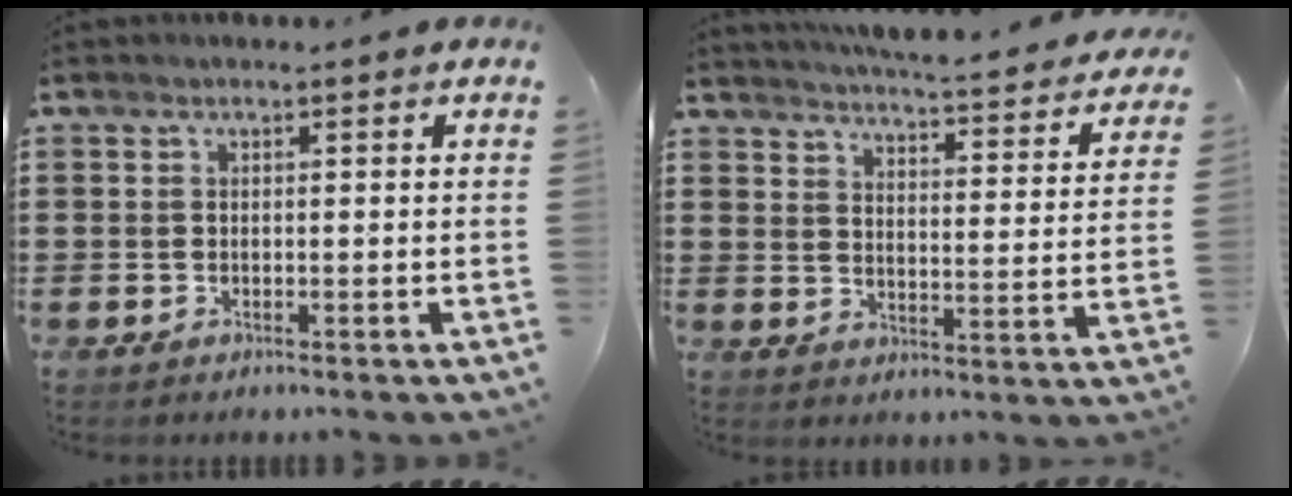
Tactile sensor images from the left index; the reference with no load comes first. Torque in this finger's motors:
{"motor_torque": [0.95, -1.19, 0.39, 0.11]}